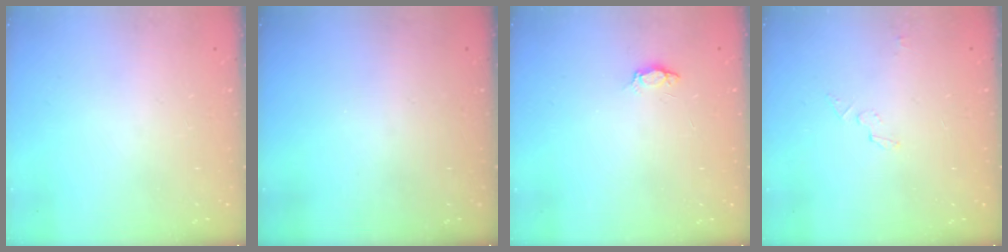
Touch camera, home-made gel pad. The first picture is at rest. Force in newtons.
{"total": 0.0}
{"total": 3.4, "press": 3.3, "slide": 0.5}
{"total": 2.9, "press": 2.9, "slide": 0.2}